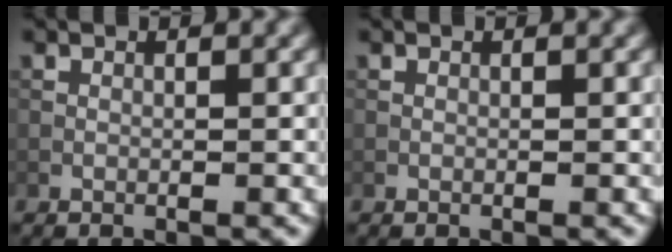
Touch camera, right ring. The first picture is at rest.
{"total": 0.0}